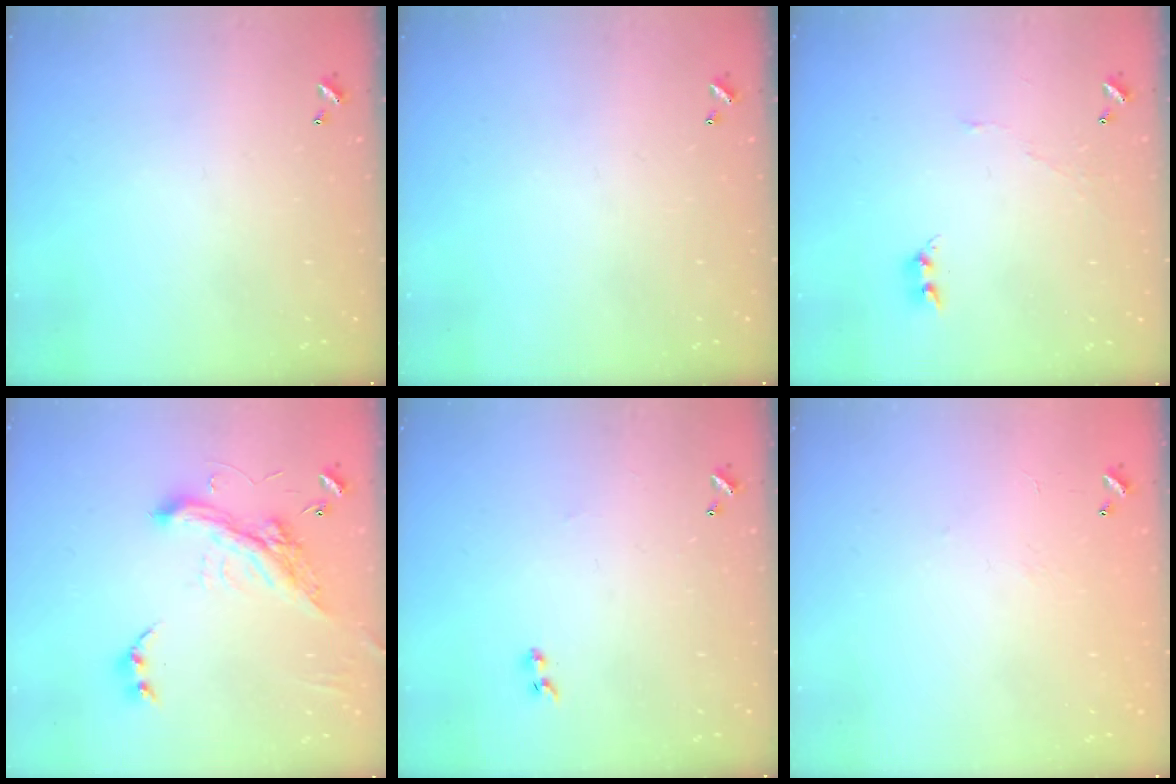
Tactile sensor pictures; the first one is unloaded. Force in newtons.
{"total": 0.0}
{"total": 4.7, "press": 4.7, "slide": 0.3}
{"total": 6.3, "press": 6.1, "slide": 1.6}
{"total": 2.1, "press": 1.9, "slide": 1.0}
{"total": 7.3, "press": 7.3, "slide": 0.6}